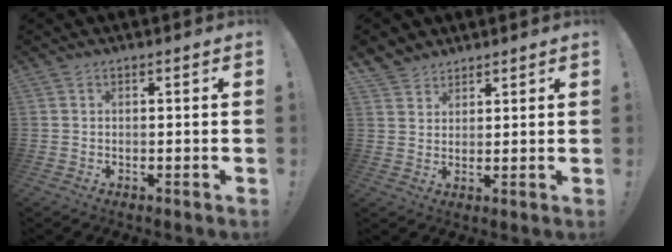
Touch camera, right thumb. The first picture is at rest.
{"total": 4.6, "force": [3.8, 2.6, 0.2], "torque": [-0.007, -0.026, 0.073]}